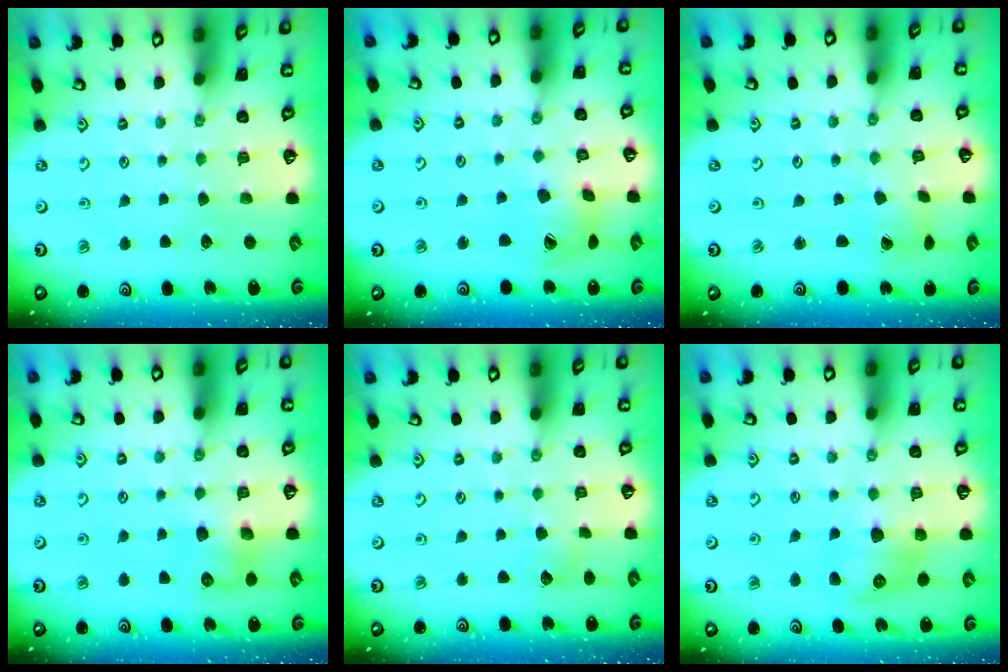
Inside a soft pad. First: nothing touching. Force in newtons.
{"total": 11.4, "press": 11.3, "slide": 1.5}
{"total": 1.4, "press": 1.4, "slide": 0.2}
{"total": 8.0, "press": 8.0, "slide": 0.4}
{"total": 4.4, "press": 4.3, "slide": 0.6}
{"total": 9.8, "press": 9.8, "slide": 0.4}